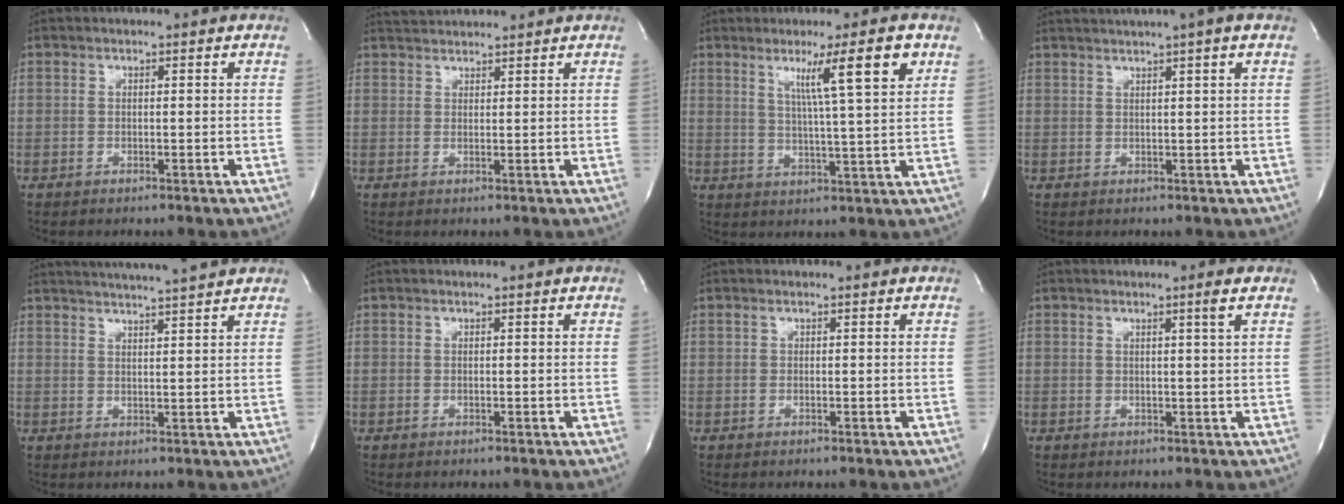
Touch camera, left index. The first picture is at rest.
{"total": 3.5, "force": [3.5, 0.0, 0.4], "torque": [-0.013, 0.025, 0.063]}
{"total": 8.8, "force": [4.1, -0.9, 7.7], "torque": [-0.123, -0.008, 0.064]}
{"total": 7.2, "force": [5.4, -0.9, 4.7], "torque": [-0.078, 0.023, 0.065]}
{"total": 10.0, "force": [9.2, -1.1, 3.8], "torque": [-0.068, 0.004, 0.122]}
{"total": 0.0}
{"total": 0.0}
{"total": 1.5, "force": [0.6, -0.8, 1.2], "torque": [-0.031, -0.012, 0.013]}